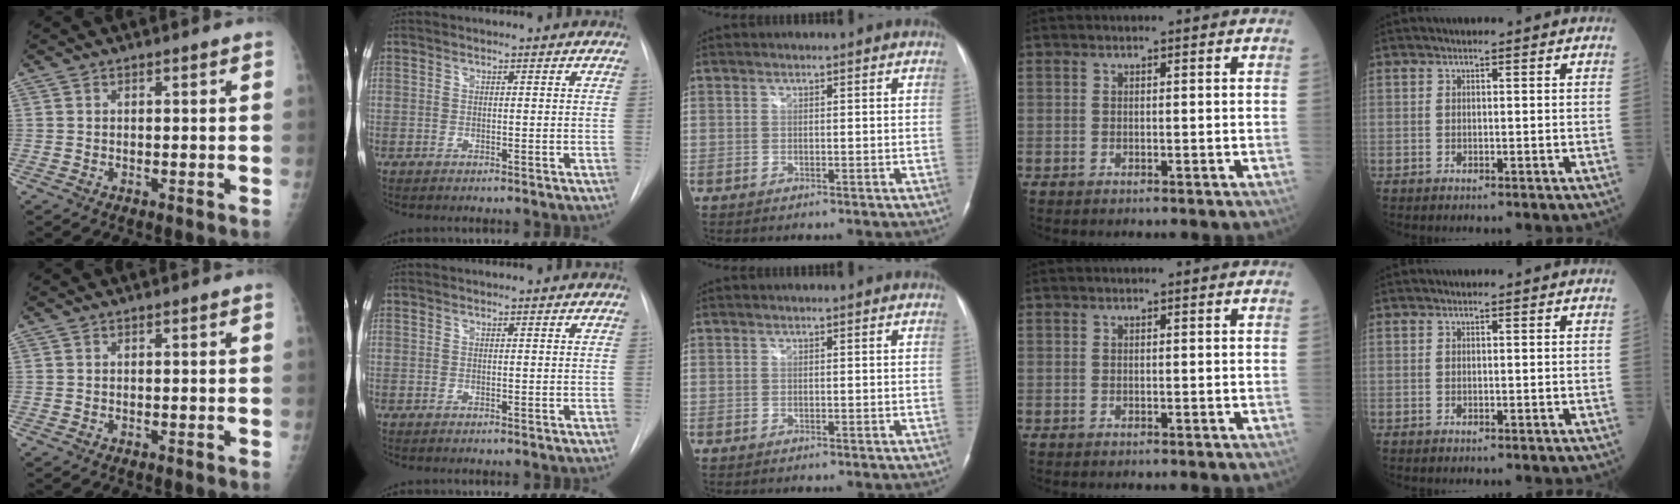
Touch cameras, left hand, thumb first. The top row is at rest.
{}